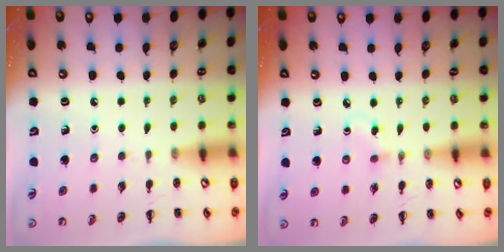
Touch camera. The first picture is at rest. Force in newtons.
{"total": 3.0, "press": 2.7, "slide": 1.3}